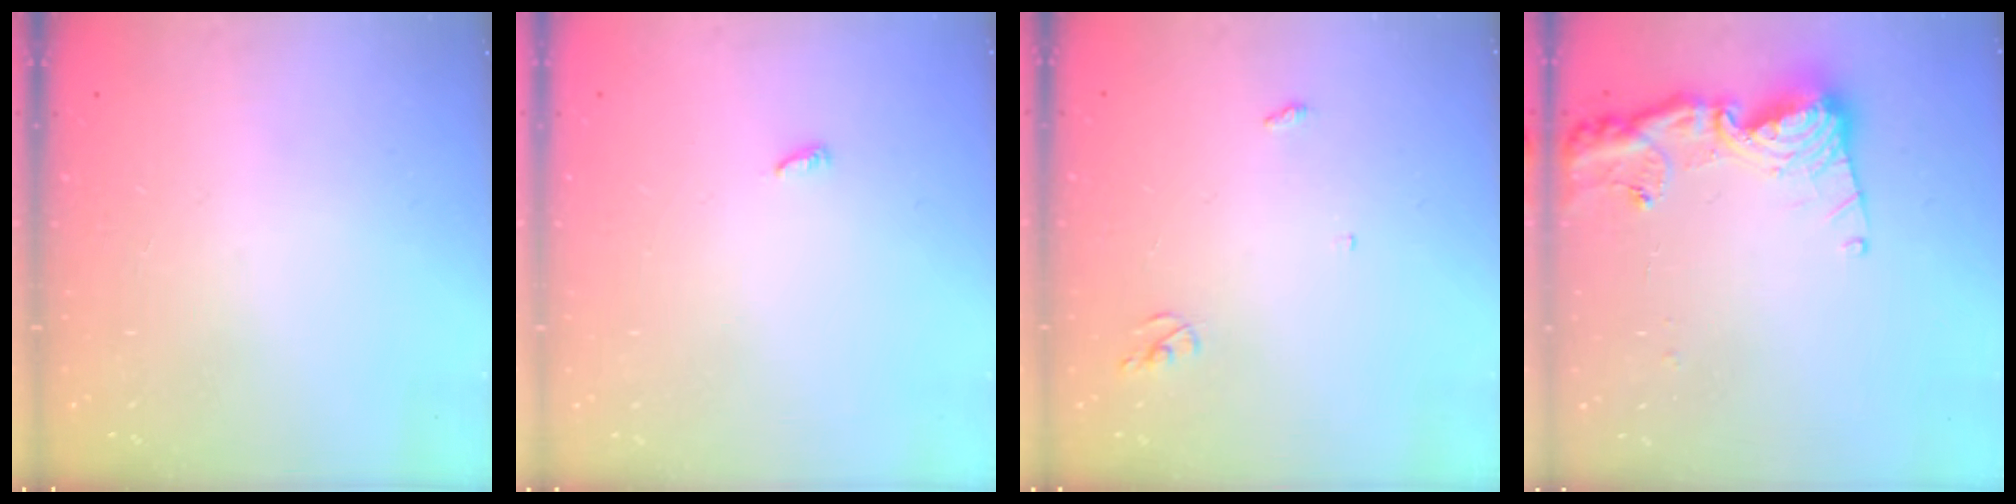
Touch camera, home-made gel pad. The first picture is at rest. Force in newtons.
{"total": 2.5, "press": 2.5, "slide": 0.2}
{"total": 2.6, "press": 2.6, "slide": 0.2}
{"total": 14.4, "press": 14.3, "slide": 1.9}